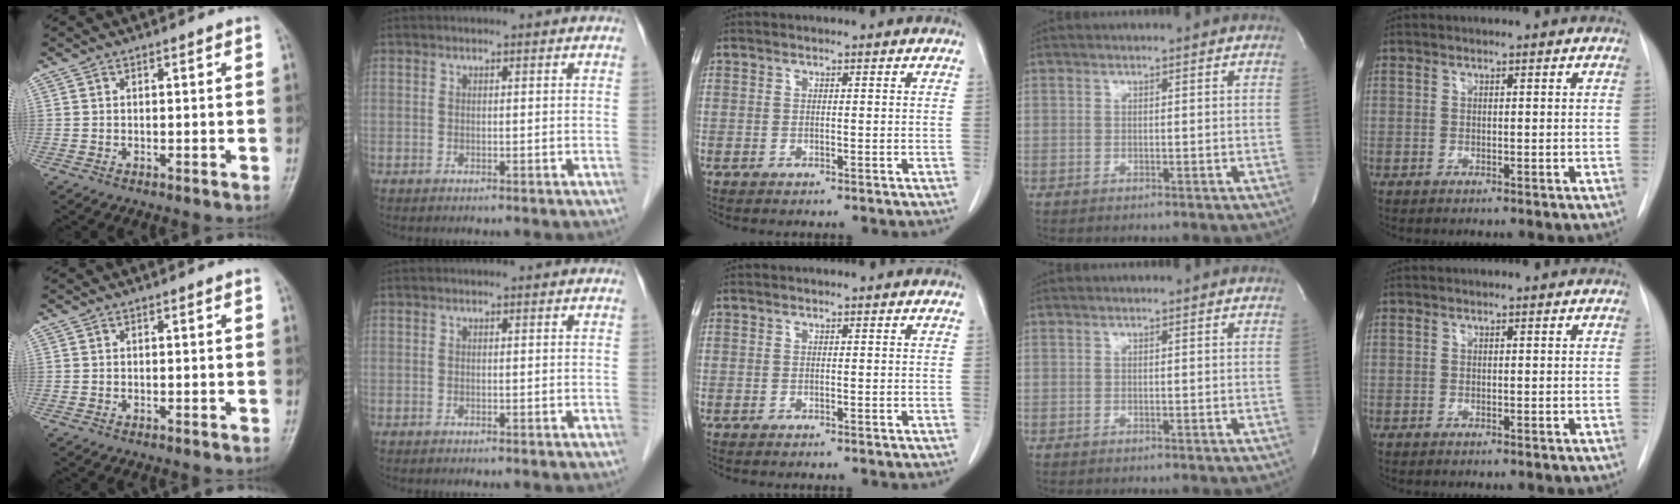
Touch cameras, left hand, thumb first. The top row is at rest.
{}